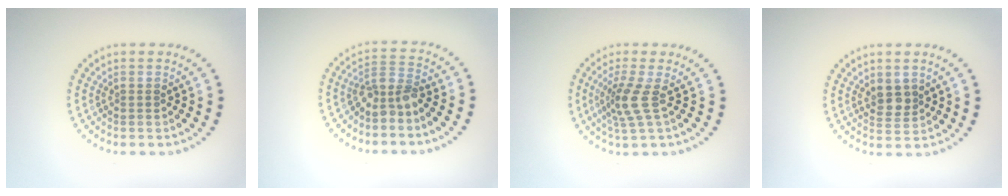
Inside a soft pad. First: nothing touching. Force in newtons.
{"total": 2.5, "press": 1.9, "slide": 1.6}
{"total": 2.8, "press": 1.9, "slide": 2.0}
{"total": 2.0, "press": 1.8, "slide": 0.9}